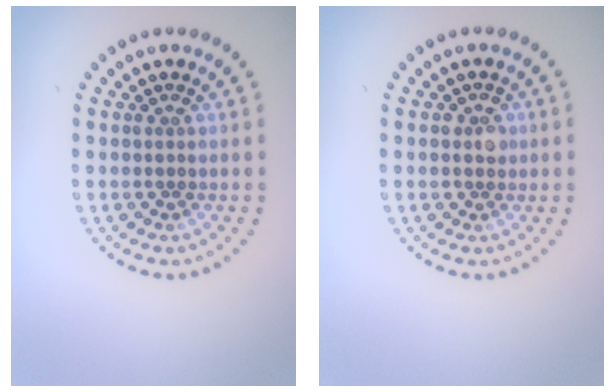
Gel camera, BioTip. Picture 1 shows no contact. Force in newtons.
{"total": 1.4, "press": 1.3, "slide": 0.6}